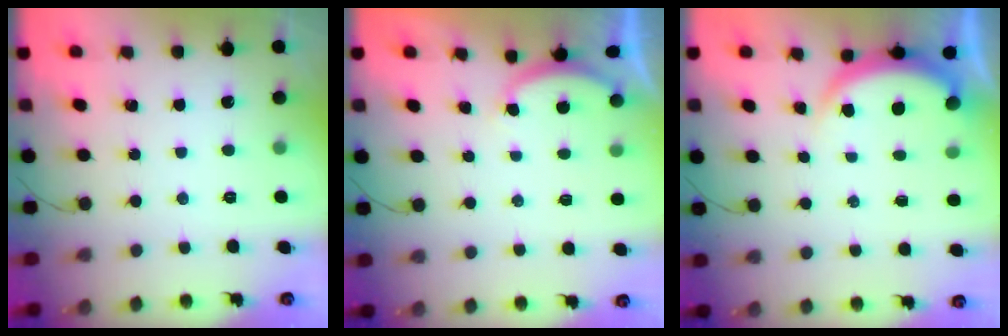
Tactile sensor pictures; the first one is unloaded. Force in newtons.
{"total": 2.9, "press": 2.8, "slide": 0.6}
{"total": 4.6, "press": 4.5, "slide": 0.7}